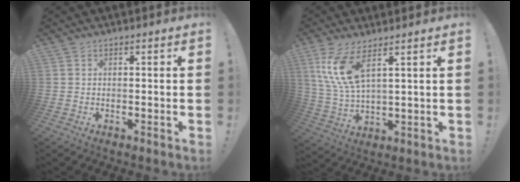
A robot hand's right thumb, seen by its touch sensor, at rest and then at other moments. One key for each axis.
{"total": 10.9, "fx": 5.9, "fy": 3.2, "fz": 8.5, "tx": -0.174, "ty": -0.023, "tz": 0.108}